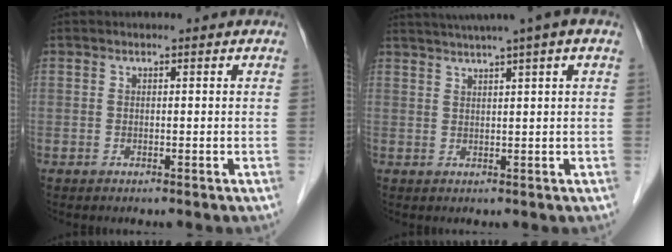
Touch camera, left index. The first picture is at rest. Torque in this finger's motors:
{"motor_torque": [-0.15, -0.94, 0.65, 0.13]}